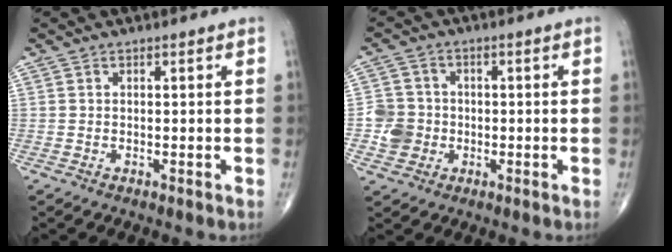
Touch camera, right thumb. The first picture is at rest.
{"total": 5.7, "force": [-1.2, 5.4, 1.5], "torque": [-0.005, 0.011, -0.026]}